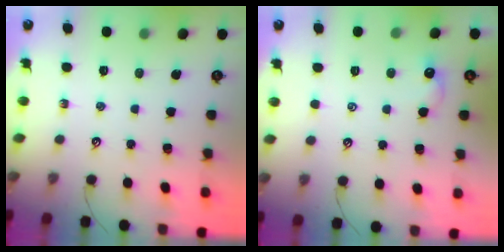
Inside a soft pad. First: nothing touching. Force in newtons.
{"total": 1.7, "press": 1.6, "slide": 0.4}